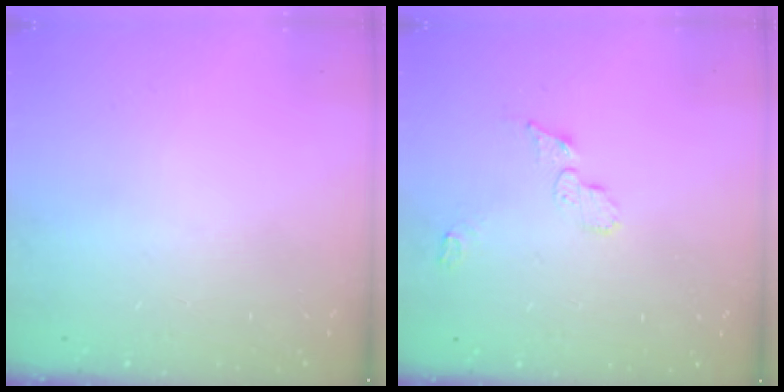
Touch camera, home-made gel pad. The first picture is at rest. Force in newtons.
{"total": 5.4, "press": 5.4, "slide": 0.2}